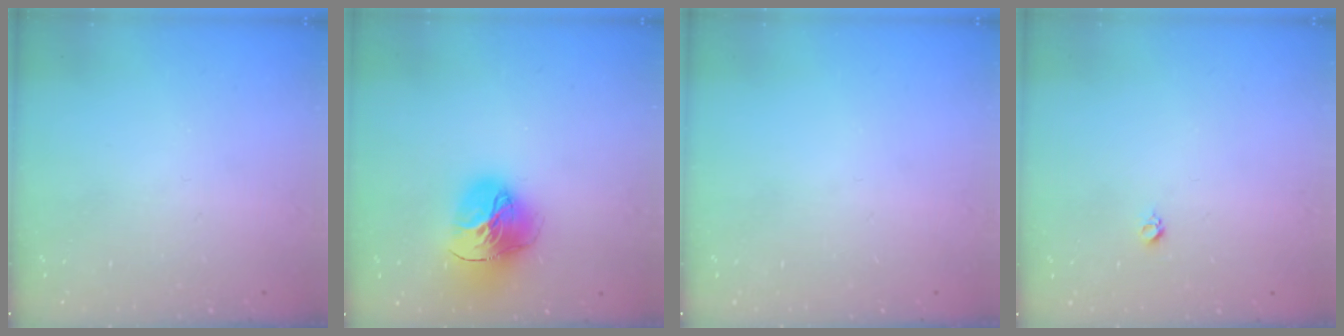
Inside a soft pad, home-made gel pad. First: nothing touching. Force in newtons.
{"total": 16.9, "press": 16.8, "slide": 1.7}
{"total": 0.0}
{"total": 3.0, "press": 2.9, "slide": 0.4}